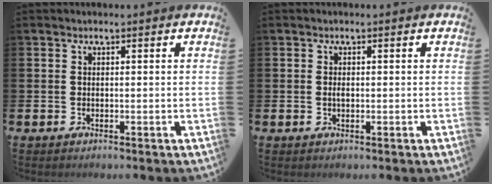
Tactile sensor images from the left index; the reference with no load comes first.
{"total": 0.7, "force": [0.0, 0.3, 0.6], "torque": [-0.019, 0.004, 0.000]}